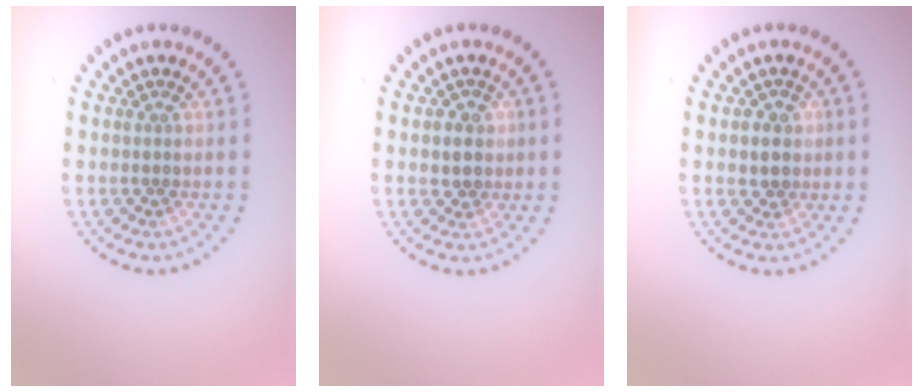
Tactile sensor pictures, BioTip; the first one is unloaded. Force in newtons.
{"total": 1.5, "press": 1.3, "slide": 0.6}
{"total": 1.5, "press": 1.3, "slide": 0.6}